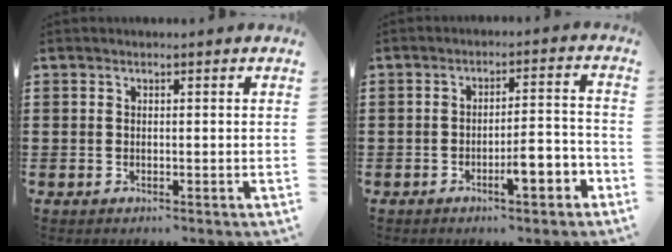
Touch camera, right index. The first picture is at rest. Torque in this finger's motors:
{"motor_torque": [0.62, -0.59, 0.39, 0.13]}